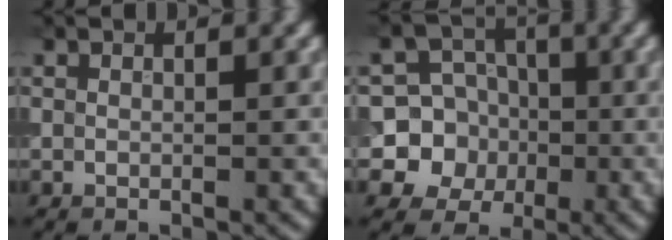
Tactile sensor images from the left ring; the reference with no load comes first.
{"total": 8.1, "force": [-1.3, 7.9, 1.4], "torque": [-0.021, 0.015, -0.045]}